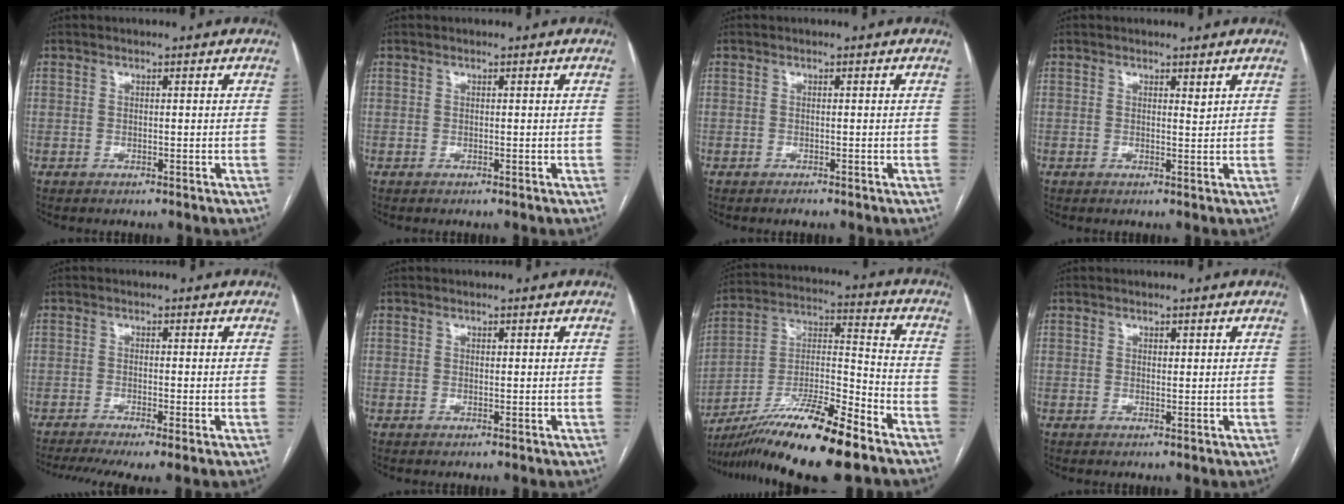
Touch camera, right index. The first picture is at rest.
{"total": 0.0}
{"total": 0.5, "force": [-0.5, 0.2, 0.1], "torque": [-0.001, 0.000, -0.006]}
{"total": 0.9, "force": [0.6, 0.2, 0.6], "torque": [-0.010, -0.006, 0.010]}
{"total": 7.9, "force": [-5.5, 1.1, 5.6], "torque": [-0.091, -0.010, -0.091]}
{"total": 0.0}
{"total": 18.2, "force": [-13.4, 0.8, 12.3], "torque": [-0.233, -0.019, -0.237]}
{"total": 0.7, "force": [0.4, 0.4, 0.4], "torque": [-0.004, -0.002, 0.005]}